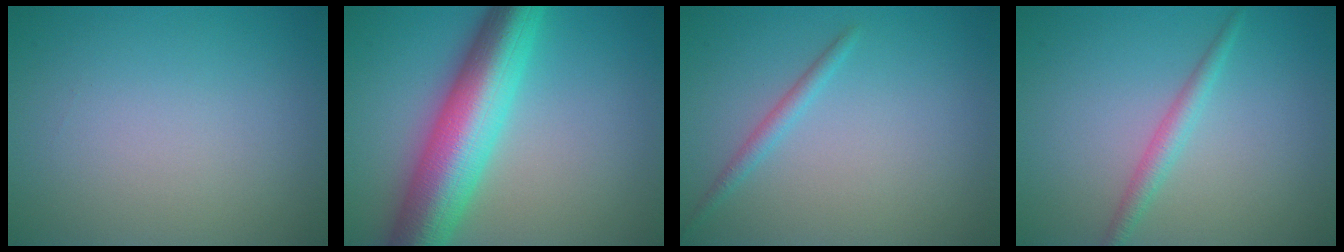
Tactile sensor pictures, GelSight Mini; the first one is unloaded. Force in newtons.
{"total": 10.3, "press": 10.3, "slide": 0.2}
{"total": 1.3, "press": 1.3, "slide": 0.0}
{"total": 1.9, "press": 1.9, "slide": 0.1}